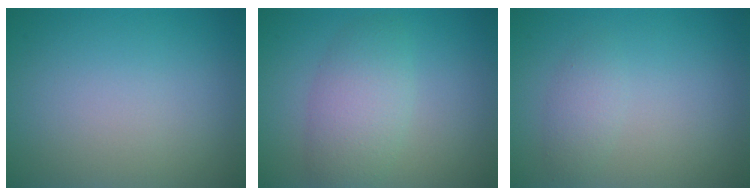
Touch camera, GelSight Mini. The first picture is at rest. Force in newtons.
{"total": 4.0, "press": 4.0, "slide": 0.2}
{"total": 1.5, "press": 1.5, "slide": 0.0}